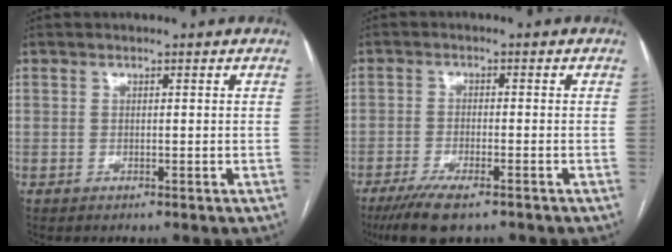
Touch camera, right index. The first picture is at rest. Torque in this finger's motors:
{"motor_torque": [0.70, -0.49, 0.31, 0.07]}